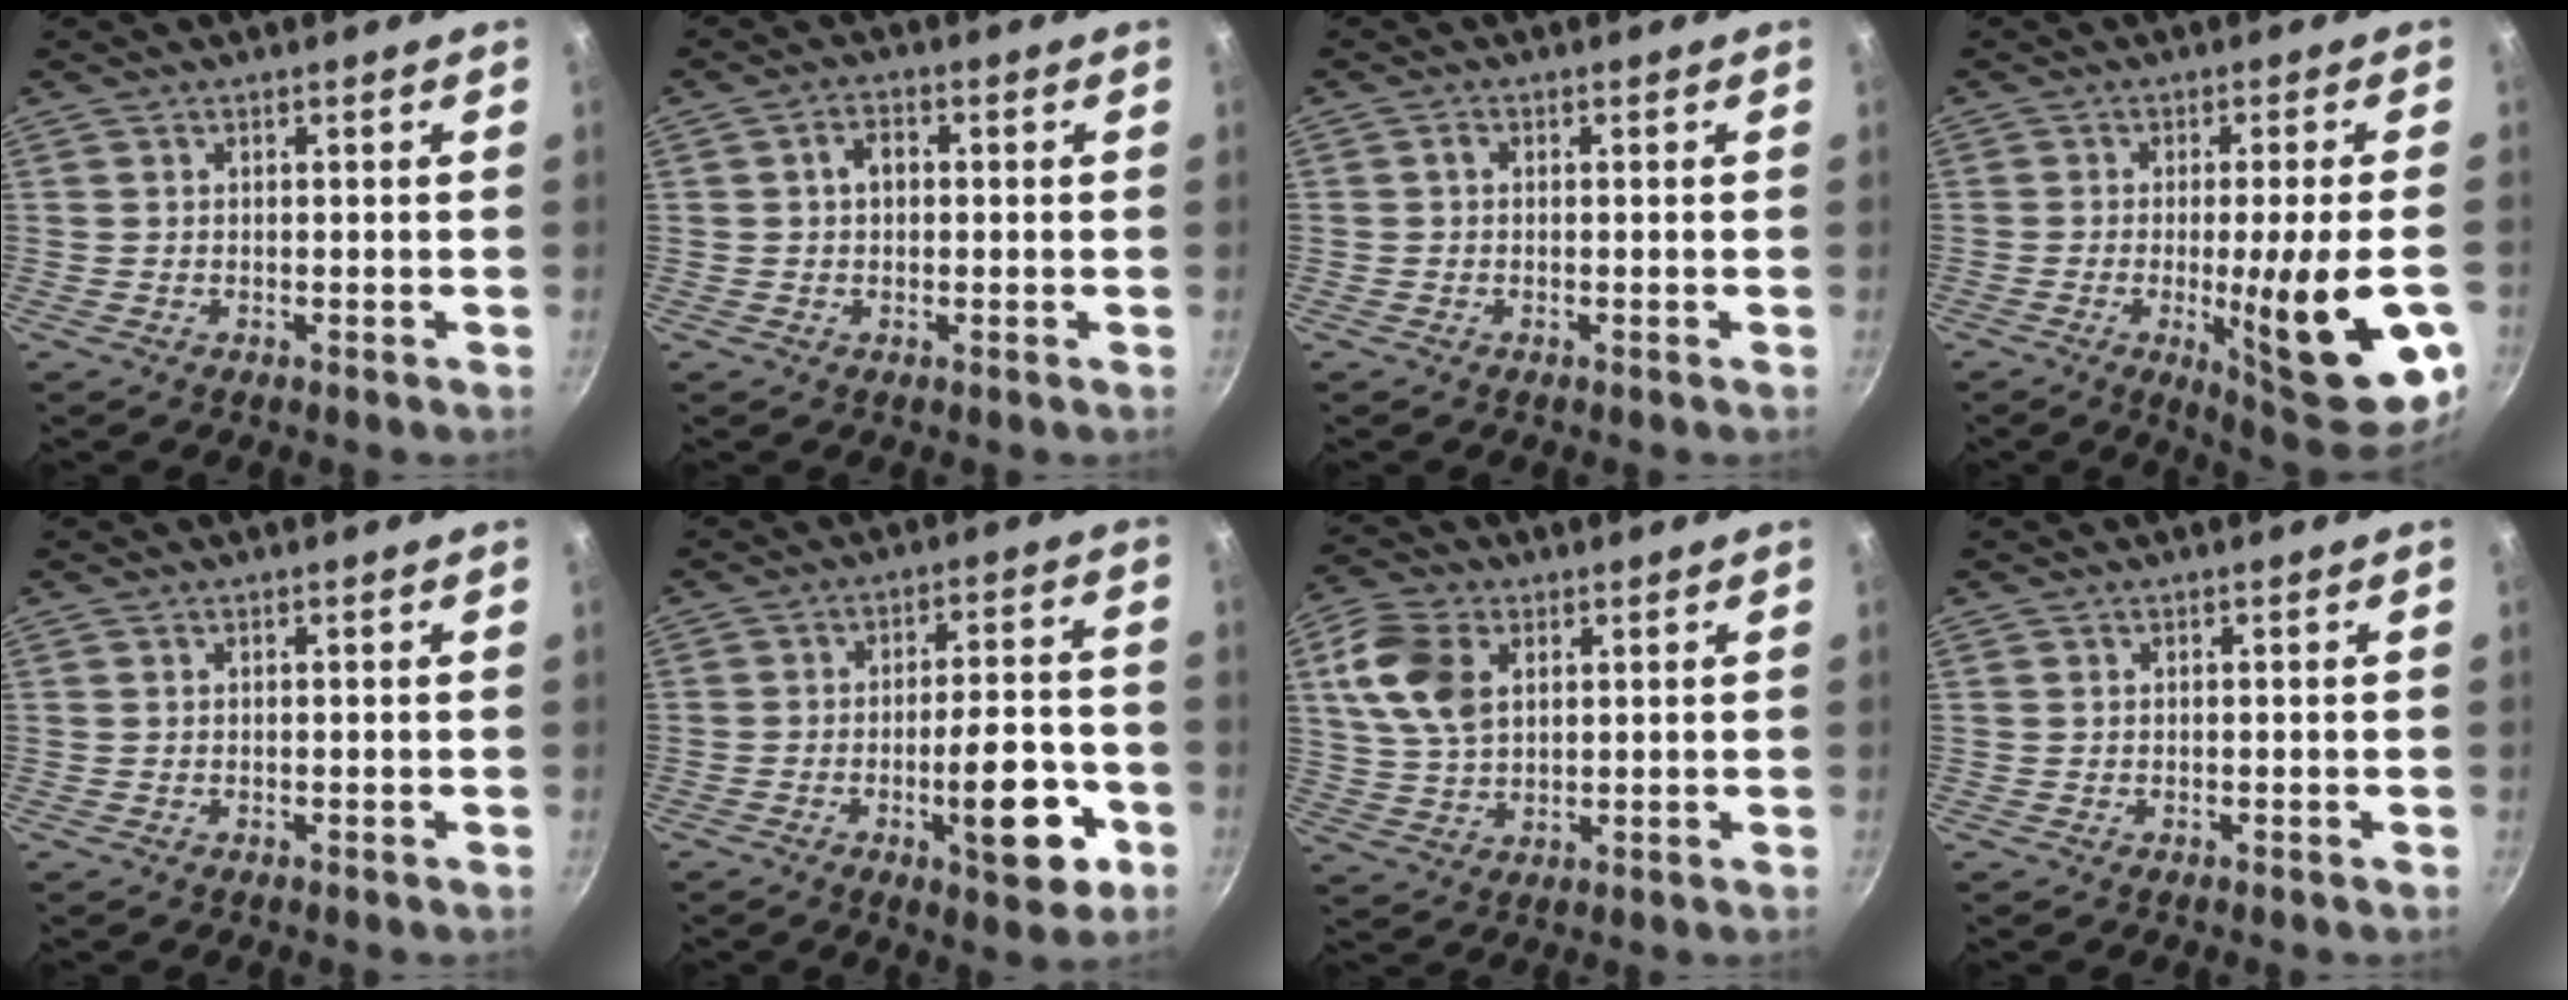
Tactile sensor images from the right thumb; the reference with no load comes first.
{"total": 3.5, "force": [0.4, 2.5, 2.5], "torque": [-0.029, 0.010, 0.002]}
{"total": 1.1, "force": [0.0, 0.9, 0.6], "torque": [-0.010, 0.007, -0.002]}
{"total": 18.4, "force": [-4.7, 2.9, 17.5], "torque": [-0.224, 0.000, -0.055]}
{"total": 0.0}
{"total": 13.5, "force": [-5.0, 4.7, 11.7], "torque": [-0.136, 0.031, -0.066]}
{"total": 11.0, "force": [3.4, 7.2, 7.6], "torque": [-0.136, -0.003, 0.063]}
{"total": 0.0}